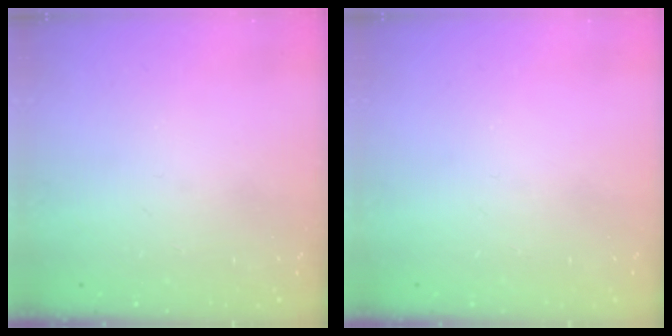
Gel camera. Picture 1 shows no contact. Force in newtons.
{"total": 0.0}